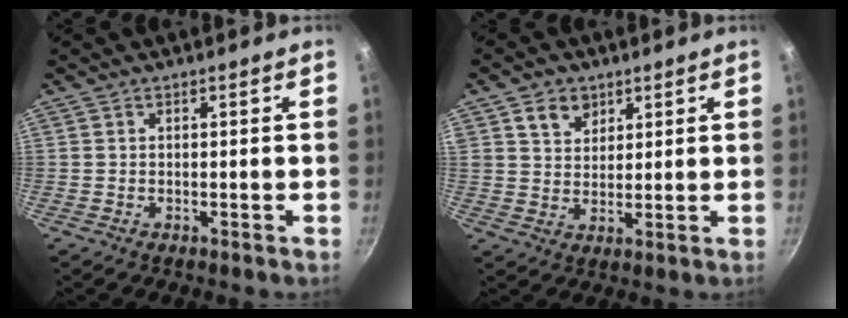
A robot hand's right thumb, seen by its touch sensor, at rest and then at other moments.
{"total": 5.7, "force": [3.0, 4.3, 2.3], "torque": [-0.016, -0.009, 0.056]}